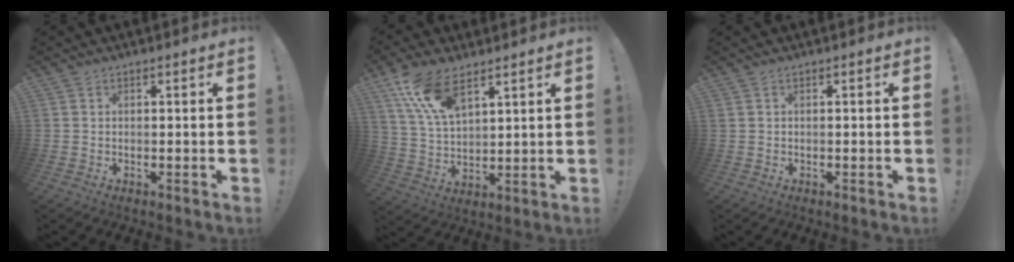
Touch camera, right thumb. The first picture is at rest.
{"total": 12.4, "force": [8.4, 5.5, 7.4], "torque": [-0.145, -0.031, 0.160]}
{"total": 0.0}